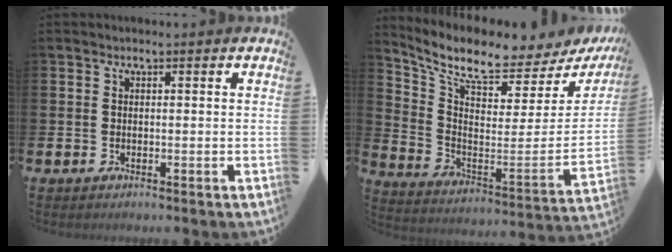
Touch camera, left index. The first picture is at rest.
{"total": 7.5, "force": [6.6, 1.6, 3.1], "torque": [-0.087, -0.071, 0.105]}